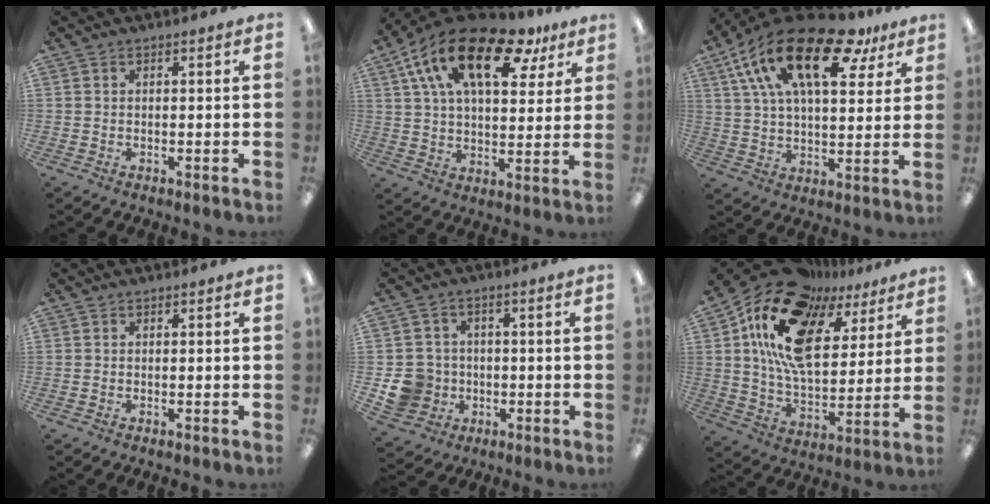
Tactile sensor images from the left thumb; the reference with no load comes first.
{"total": 20.6, "force": [10.9, 10.0, 14.4], "torque": [-0.253, -0.041, 0.183]}
{"total": 22.9, "force": [12.5, 10.3, 16.3], "torque": [-0.295, -0.051, 0.208]}
{"total": 0.0}
{"total": 8.5, "force": [-1.9, 8.0, 2.2], "torque": [-0.060, 0.020, -0.024]}
{"total": 21.5, "force": [11.1, 11.8, 14.2], "torque": [-0.290, -0.053, 0.190]}